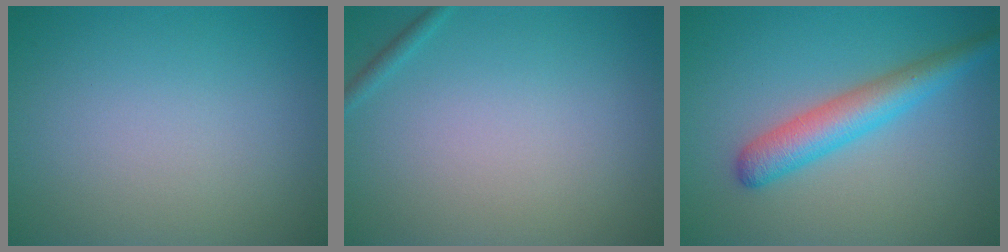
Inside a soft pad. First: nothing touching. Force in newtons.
{"total": 0.7, "press": 0.7, "slide": 0.0}
{"total": 4.3, "press": 4.3, "slide": 0.1}